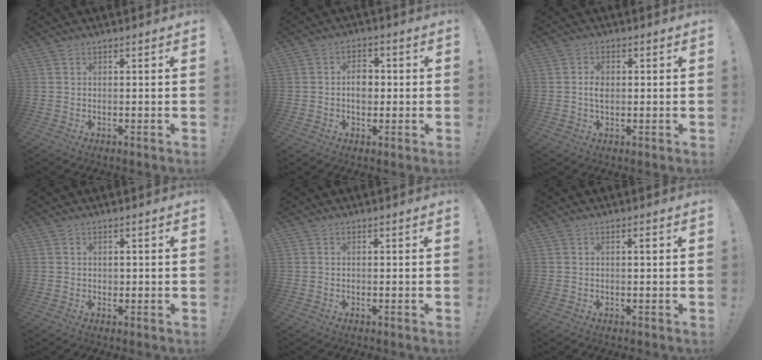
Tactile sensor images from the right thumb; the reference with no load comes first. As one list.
[{"total": 6.1, "force": [-0.3, 4.6, 4.0], "torque": [-0.061, 0.004, -0.011]}, {"total": 3.5, "force": [-0.1, 2.4, 2.6], "torque": [-0.033, 0.001, -0.005]}, {"total": 0.8, "force": [0.2, 0.8, 0.0], "torque": [0.004, -0.002, 0.002]}, {"total": 0.0}, {"total": 1.0, "force": [0.2, 0.0, 1.0], "torque": [-0.011, 0.000, 0.001]}]